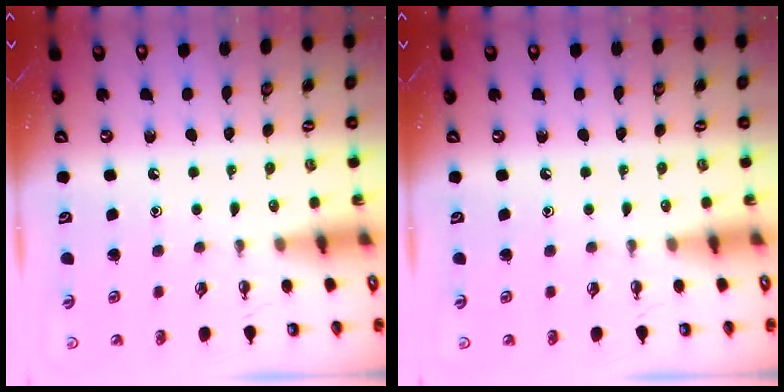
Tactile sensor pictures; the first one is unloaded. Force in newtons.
{"total": 0.0}